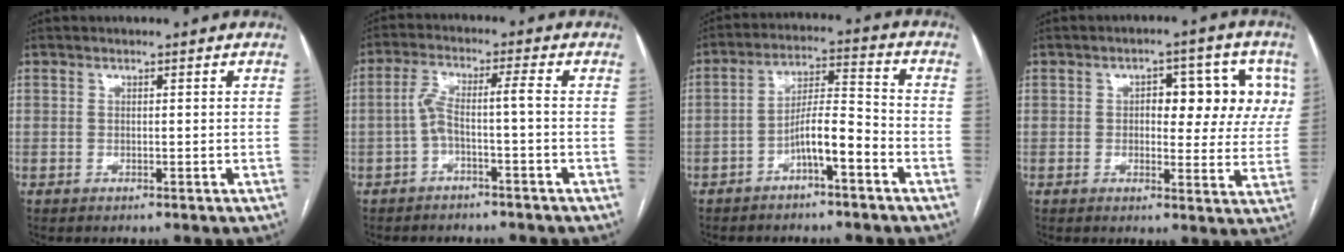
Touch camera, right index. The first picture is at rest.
{"total": 4.7, "force": [-1.6, -0.1, 4.4], "torque": [-0.092, 0.028, -0.024]}
{"total": 7.1, "force": [-3.6, 1.0, 6.1], "torque": [-0.110, 0.021, -0.059]}
{"total": 9.7, "force": [2.5, 4.8, 8.0], "torque": [-0.079, 0.025, 0.029]}